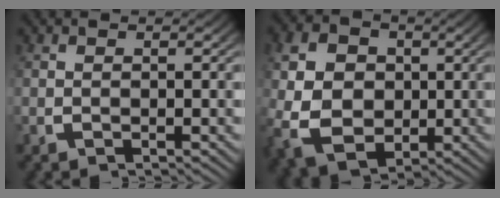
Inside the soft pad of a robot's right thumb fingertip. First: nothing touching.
{"total": 11.4, "force": [-0.9, 8.7, 7.4], "torque": [-0.164, -0.050, 0.012]}